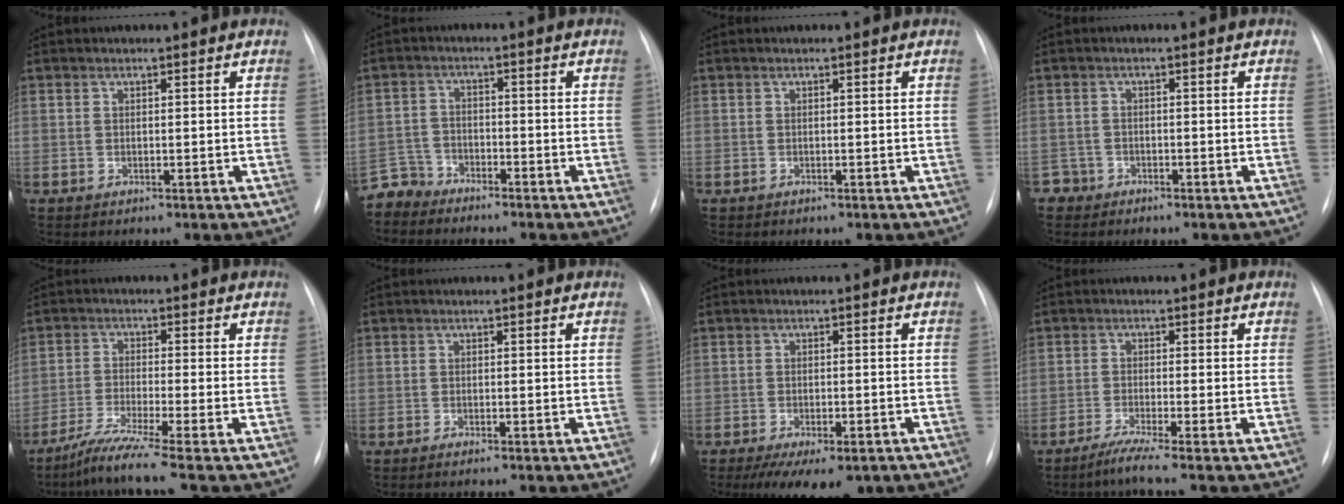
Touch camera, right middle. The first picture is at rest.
{"total": 3.9, "force": [-3.6, 0.9, -1.1], "torque": [0.023, -0.005, -0.071]}
{"total": 0.0}
{"total": 1.8, "force": [-1.2, 1.1, -0.6], "torque": [0.010, 0.006, -0.024]}
{"total": 7.2, "force": [-5.6, -2.1, 4.1], "torque": [-0.075, -0.037, -0.105]}
{"total": 0.7, "force": [-0.5, -0.2, 0.4], "torque": [-0.006, -0.001, -0.008]}
{"total": 9.5, "force": [-6.6, 3.4, 5.9], "torque": [-0.082, -0.012, -0.094]}
{"total": 3.6, "force": [-2.6, -1.2, 2.2], "torque": [-0.051, -0.016, -0.056]}